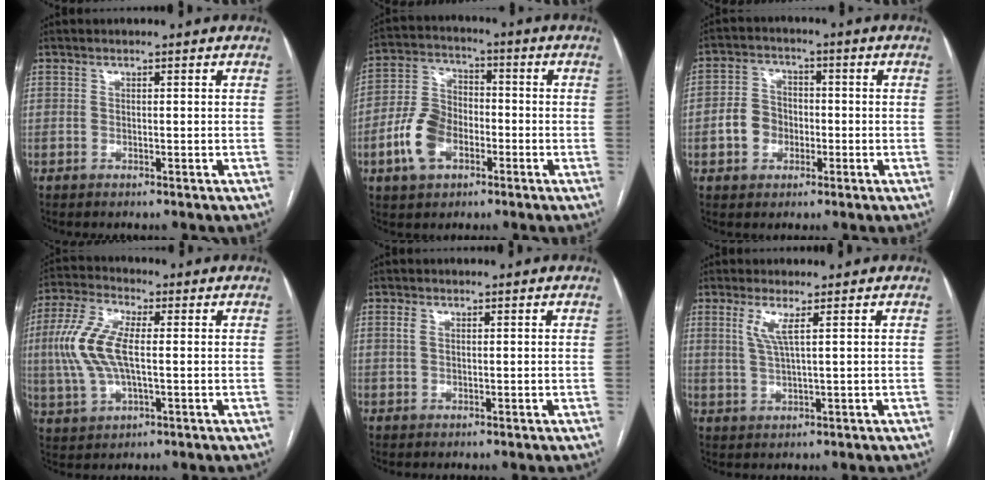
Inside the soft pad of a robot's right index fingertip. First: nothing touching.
{"total": 9.6, "force": [-3.5, 6.3, 6.3], "torque": [-0.147, 0.018, -0.065]}
{"total": 5.9, "force": [-1.5, 5.0, 2.8], "torque": [-0.064, 0.022, -0.023]}
{"total": 10.4, "force": [0.3, 4.0, 9.6], "torque": [-0.232, 0.012, 0.008]}
{"total": 1.2, "force": [0.5, 0.8, 0.8], "torque": [-0.023, 0.009, 0.013]}
{"total": 3.5, "force": [1.5, -0.1, 3.2], "torque": [-0.073, -0.002, 0.033]}